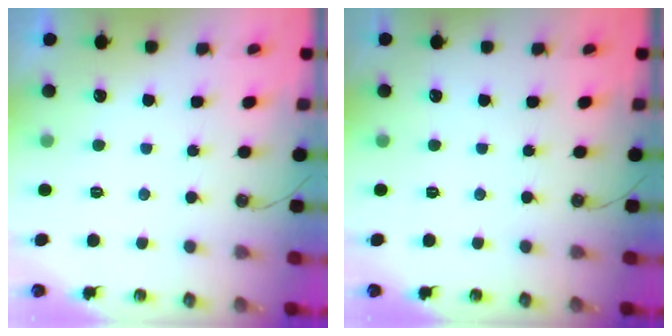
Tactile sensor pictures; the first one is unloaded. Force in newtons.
{"total": 0.0}